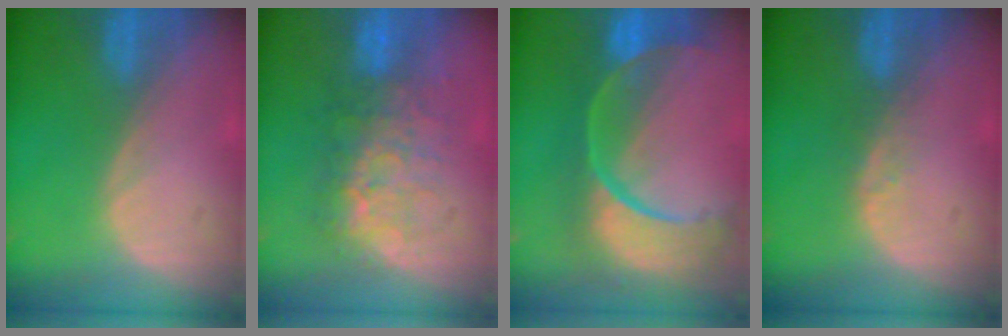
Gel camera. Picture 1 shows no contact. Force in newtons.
{"total": 8.0, "press": 7.8, "slide": 2.1}
{"total": 13.6, "press": 10.9, "slide": 8.2}
{"total": 1.7, "press": 1.7, "slide": 0.1}